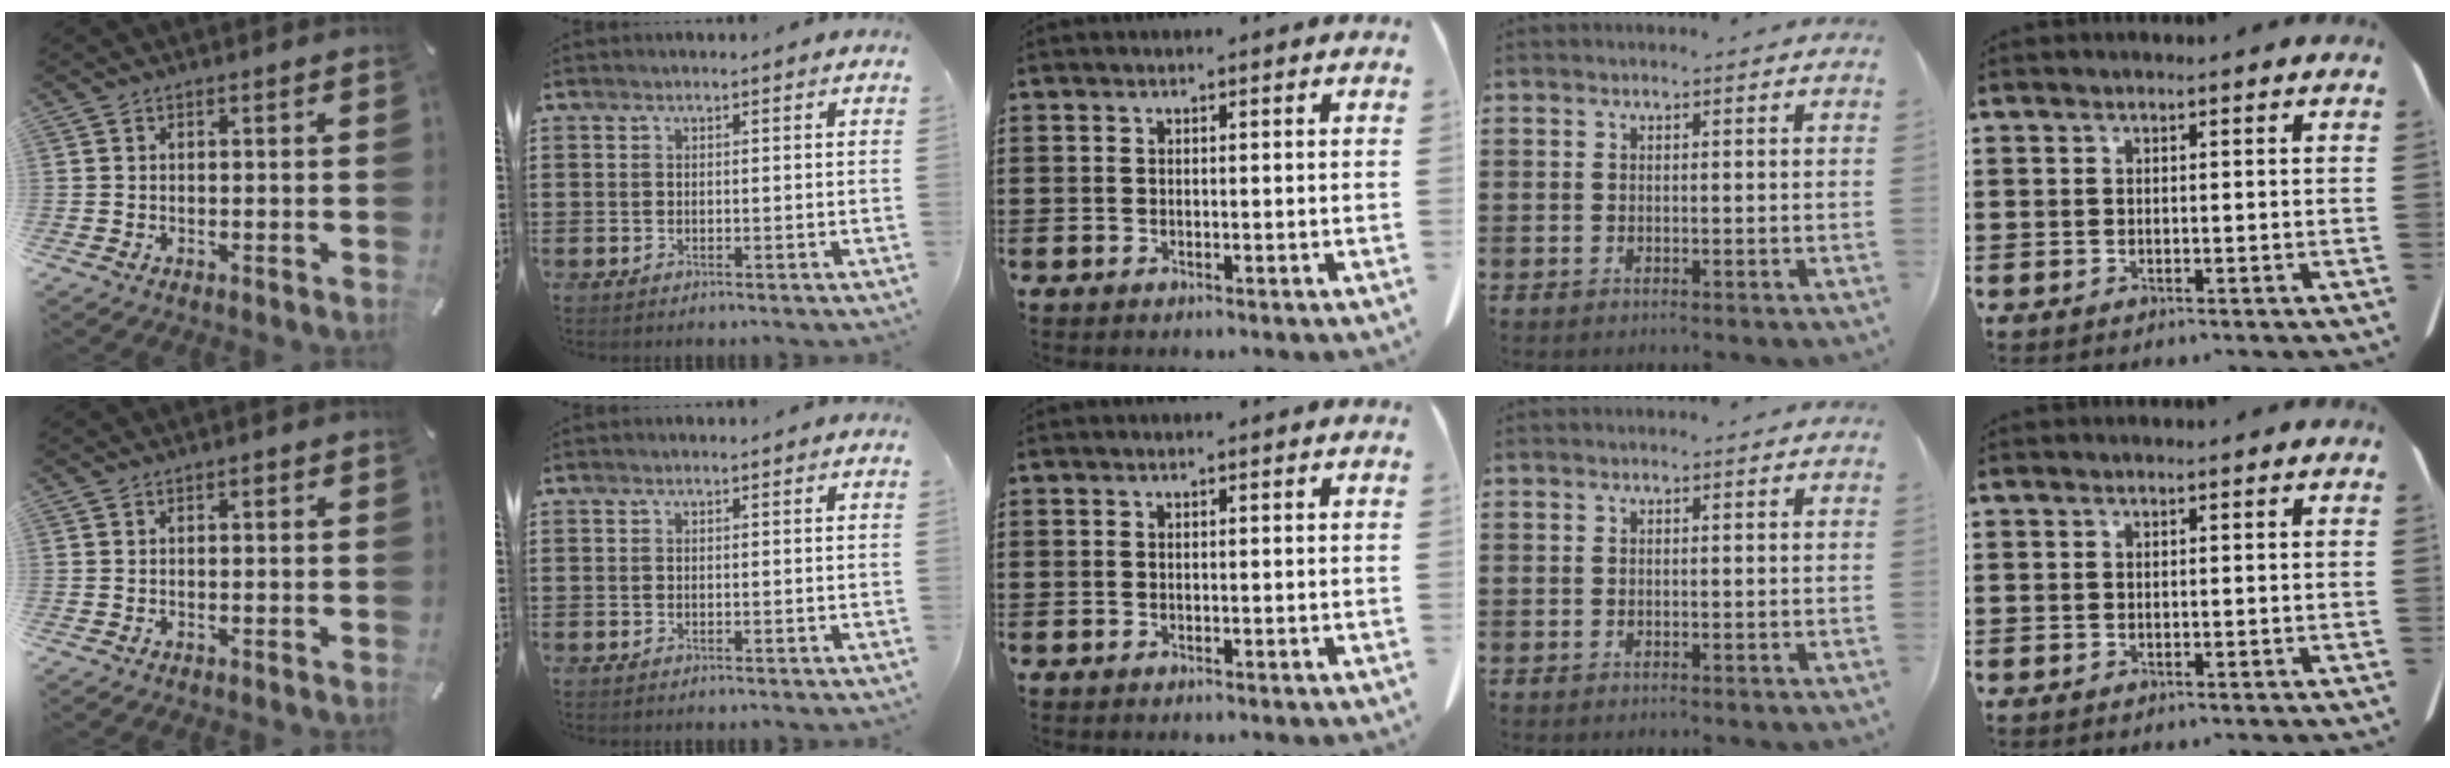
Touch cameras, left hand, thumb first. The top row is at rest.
{"thumb": {"total": 0.5, "force": [0.1, 0.3, 0.4], "torque": [-0.009, 0.001, 0.002]}}